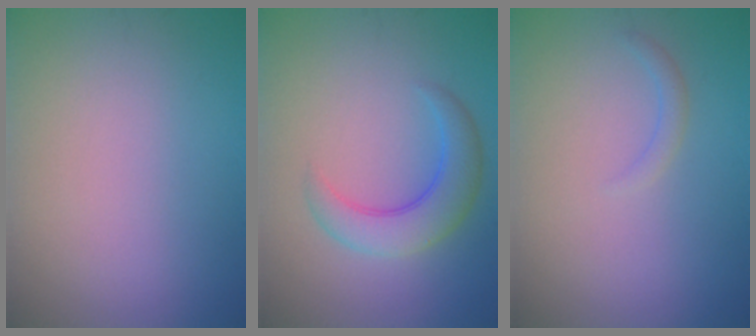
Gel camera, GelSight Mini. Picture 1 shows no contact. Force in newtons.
{"total": 4.4, "press": 4.4, "slide": 0.3}
{"total": 1.0, "press": 1.0, "slide": 0.2}